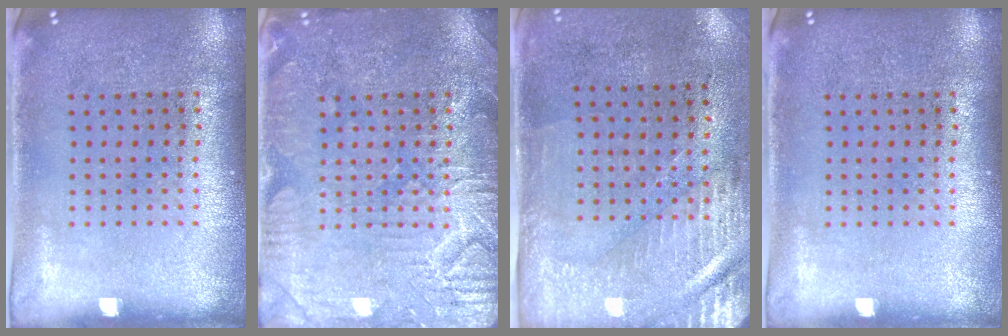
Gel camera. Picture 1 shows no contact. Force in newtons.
{"total": 4.5, "press": 4.5, "slide": 0.6}
{"total": 3.0, "press": 2.5, "slide": 1.6}
{"total": 0.0}